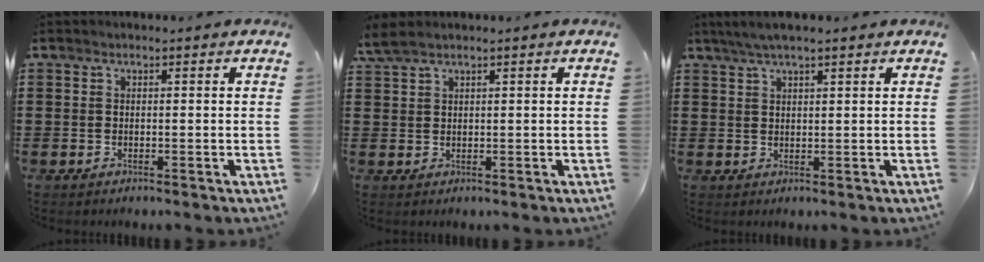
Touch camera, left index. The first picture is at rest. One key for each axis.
{"total": 2.2, "fx": 1.6, "fy": 0.5, "fz": 1.5, "tx": -0.032, "ty": 0.000, "tz": 0.030}
{"total": 2.8, "fx": 2.1, "fy": 0.4, "fz": 1.9, "tx": -0.040, "ty": 0.004, "tz": 0.038}